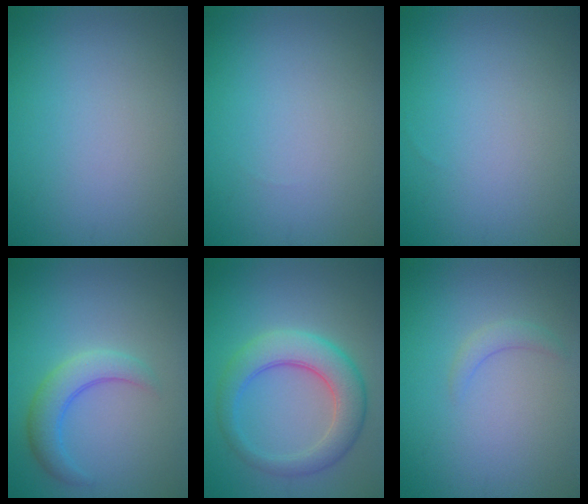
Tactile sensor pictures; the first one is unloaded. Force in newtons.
{"total": 0.0}
{"total": 0.0}
{"total": 3.3, "press": 3.3, "slide": 0.3}
{"total": 5.6, "press": 5.6, "slide": 0.3}
{"total": 1.2, "press": 1.2, "slide": 0.2}